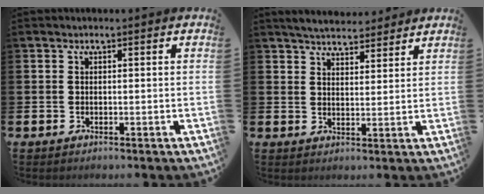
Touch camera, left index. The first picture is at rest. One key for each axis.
{"total": 4.5, "fx": 4.4, "fy": 0.8, "fz": 0.3, "tx": -0.015, "ty": -0.021, "tz": 0.080}